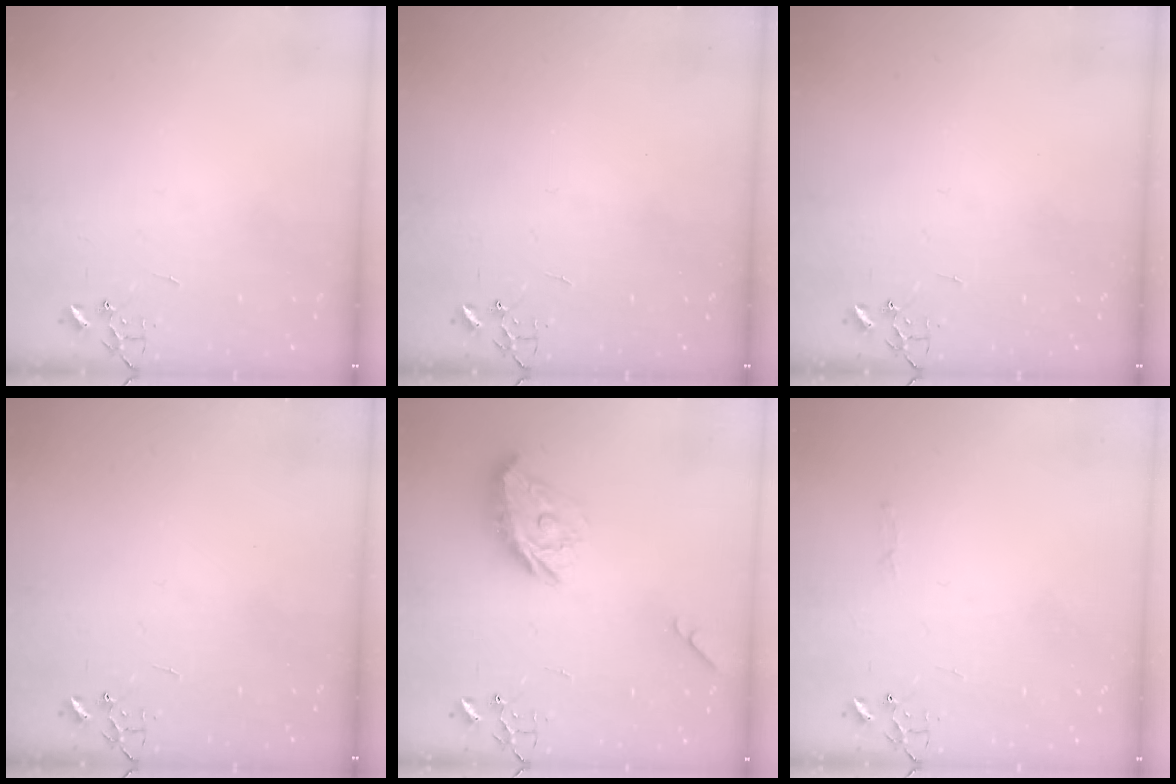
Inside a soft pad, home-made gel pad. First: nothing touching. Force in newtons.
{"total": 0.0}
{"total": 0.0}
{"total": 0.0}
{"total": 13.5, "press": 13.4, "slide": 0.7}
{"total": 2.8, "press": 2.8, "slide": 0.4}